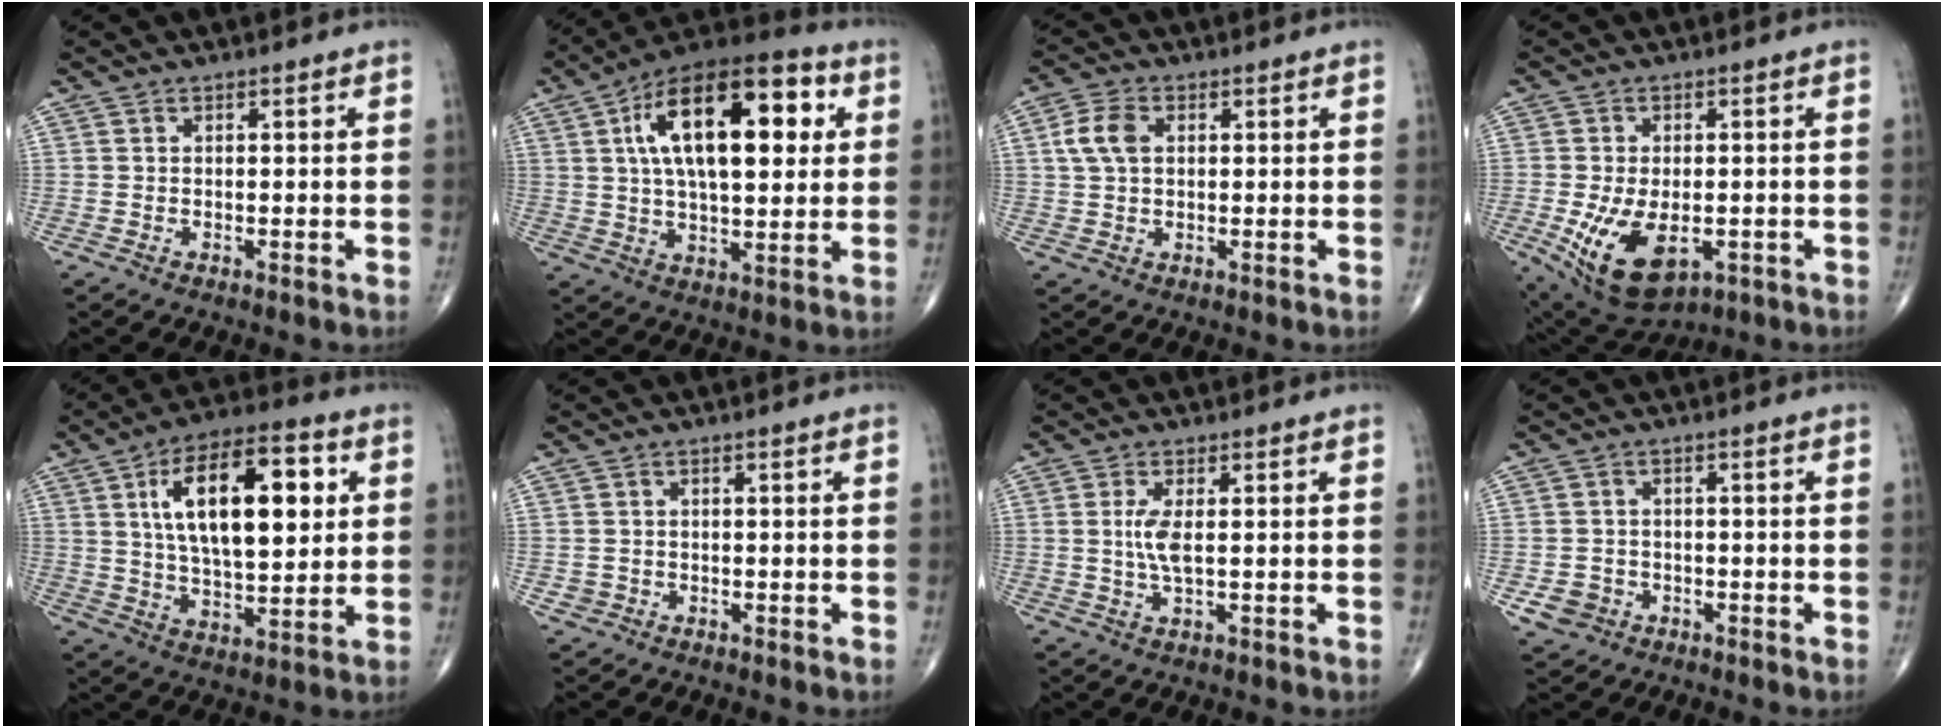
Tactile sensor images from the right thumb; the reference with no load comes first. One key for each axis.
{"total": 23.1, "fx": 6.0, "fy": 10.5, "fz": 19.6, "tx": -0.296, "ty": 0.010, "tz": 0.085}
{"total": 5.6, "fx": 1.3, "fy": 3.6, "fz": 4.1, "tx": -0.088, "ty": 0.008, "tz": 0.022}
{"total": 12.8, "fx": -3.8, "fy": 7.3, "fz": 9.9, "tx": -0.169, "ty": -0.003, "tz": -0.042}
{"total": 19.9, "fx": 5.1, "fy": 8.8, "fz": 17.1, "tx": -0.255, "ty": -0.003, "tz": 0.080}
{"total": 1.5, "fx": -0.5, "fy": 1.4, "fz": 0.1, "tx": 0.006, "ty": 0.007, "tz": -0.009}
{"total": 3.9, "fx": 0.4, "fy": 0.9, "fz": 3.7, "tx": -0.091, "ty": -0.007, "tz": 0.008}
{"total": 4.2, "fx": -1.6, "fy": 3.7, "fz": 1.0, "tx": -0.002, "ty": 0.010, "tz": -0.023}